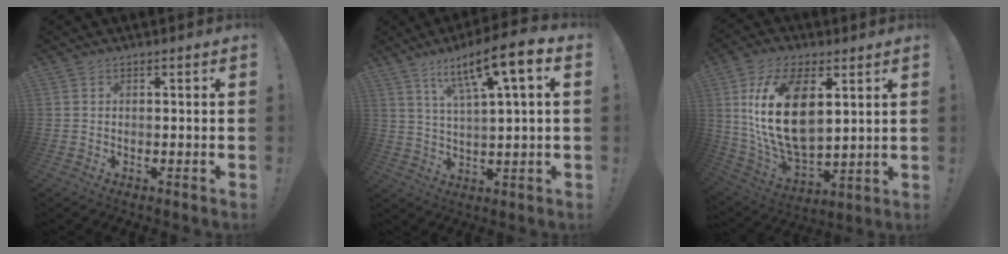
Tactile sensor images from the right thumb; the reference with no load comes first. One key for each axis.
{"total": 12.7, "fx": 6.2, "fy": 1.9, "fz": 10.8, "tx": -0.175, "ty": -0.030, "tz": 0.091}
{"total": 21.9, "fx": 5.6, "fy": 12.6, "fz": 17.0, "tx": -0.340, "ty": -0.026, "tz": 0.099}